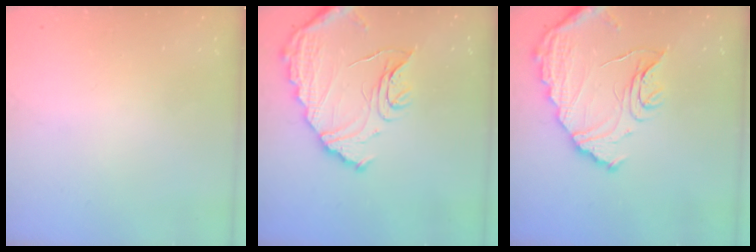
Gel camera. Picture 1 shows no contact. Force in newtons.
{"total": 15.0, "press": 15.0, "slide": 0.5}
{"total": 15.0, "press": 15.0, "slide": 0.5}